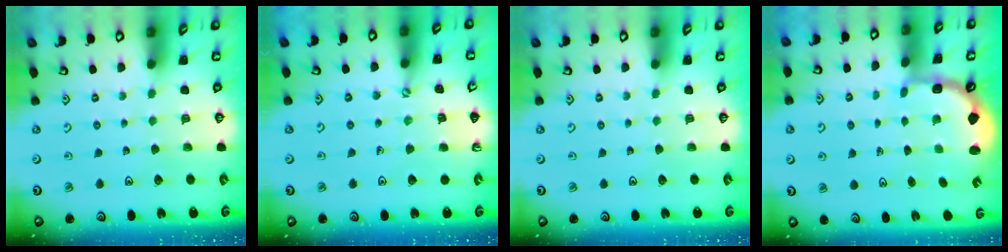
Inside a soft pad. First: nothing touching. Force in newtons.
{"total": 2.7, "press": 2.7, "slide": 0.4}
{"total": 0.0}
{"total": 2.8, "press": 2.2, "slide": 1.7}